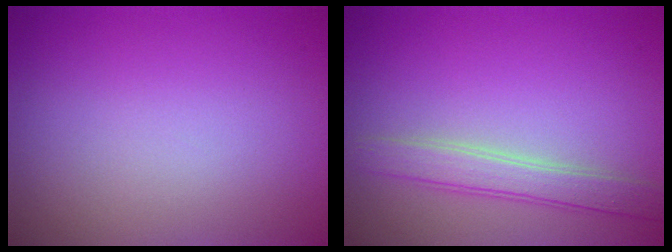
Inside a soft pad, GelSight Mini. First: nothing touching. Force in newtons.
{"total": 3.0, "press": 3.0, "slide": 0.2}